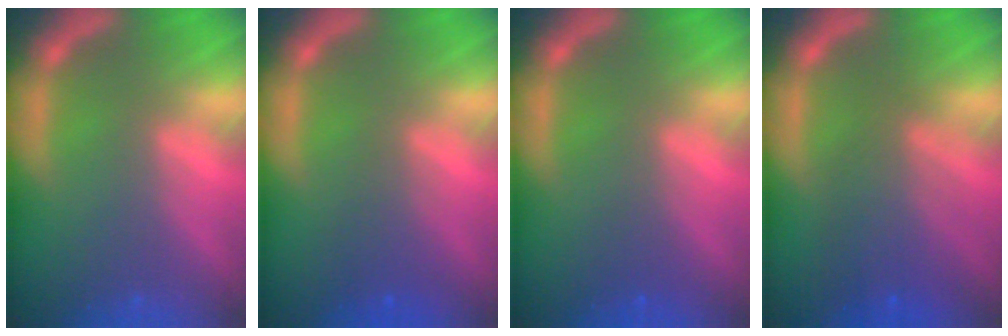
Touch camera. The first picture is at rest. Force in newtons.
{"total": 1.9}
{"total": 1.0}
{"total": 5.0}